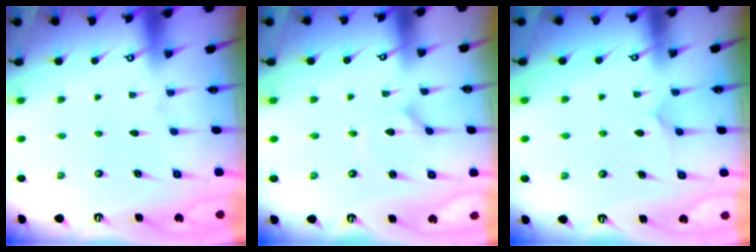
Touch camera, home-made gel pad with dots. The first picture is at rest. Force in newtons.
{"total": 0.9, "press": 0.9, "slide": 0.0}
{"total": 5.6, "press": 5.6, "slide": 0.4}